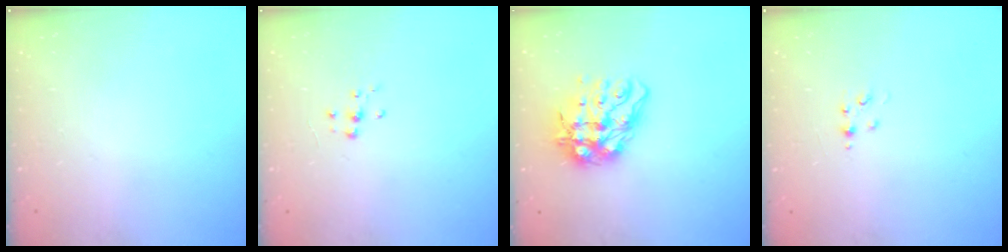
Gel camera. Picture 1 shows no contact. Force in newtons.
{"total": 6.3, "press": 6.3, "slide": 0.7}
{"total": 12.9, "press": 12.8, "slide": 1.4}
{"total": 4.3, "press": 4.2, "slide": 0.6}